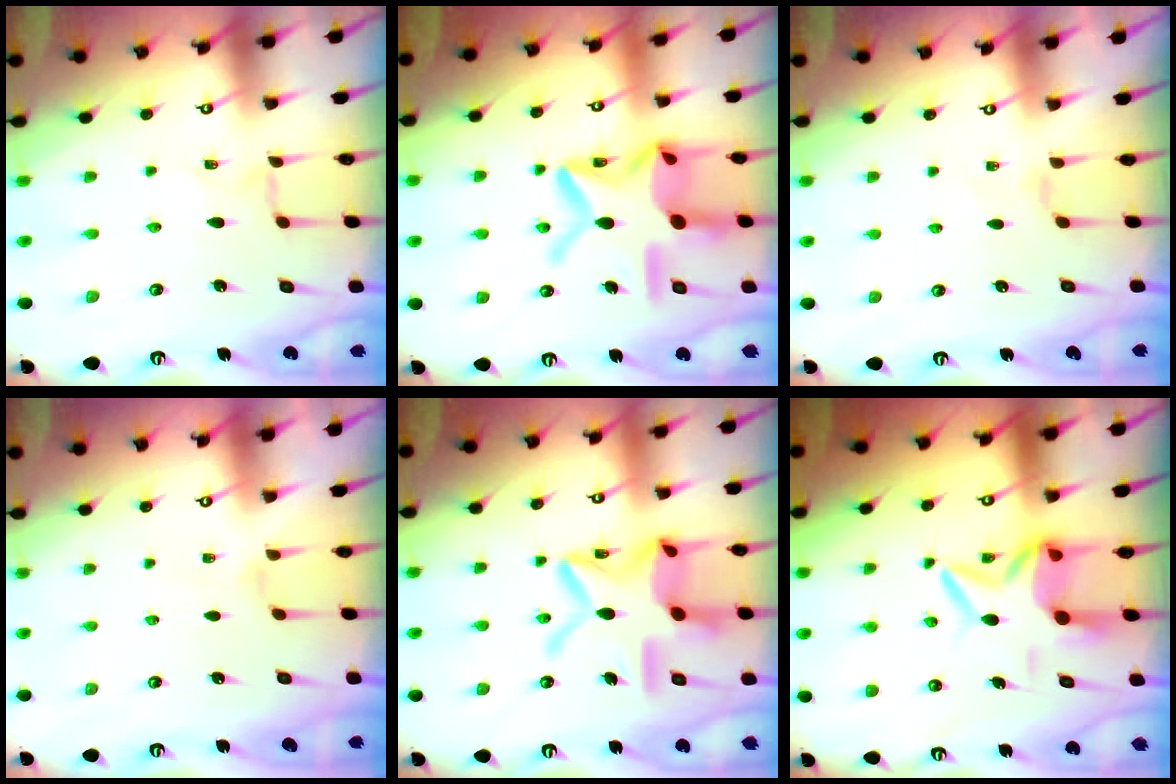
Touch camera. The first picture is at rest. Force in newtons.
{"total": 19.9, "press": 19.8, "slide": 1.6}
{"total": 1.9, "press": 1.8, "slide": 0.5}
{"total": 0.7, "press": 0.6, "slide": 0.3}
{"total": 18.4, "press": 18.3, "slide": 1.5}
{"total": 8.2, "press": 8.1, "slide": 1.3}